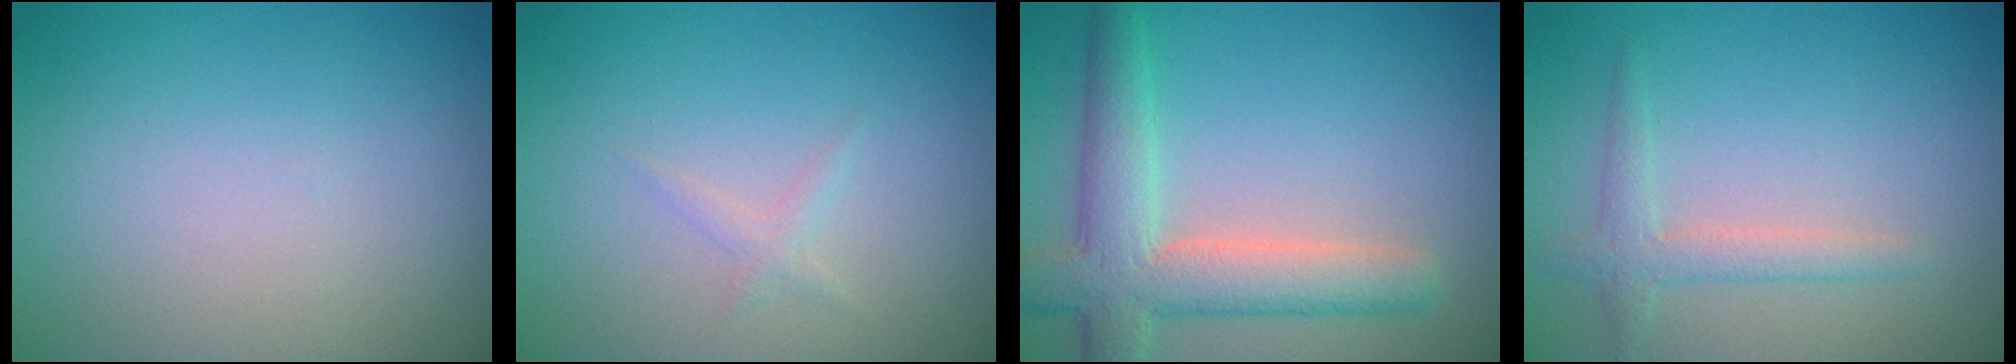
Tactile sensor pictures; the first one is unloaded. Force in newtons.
{"total": 0.8, "press": 0.8, "slide": 0.0}
{"total": 6.1, "press": 6.1, "slide": 0.7}
{"total": 2.0, "press": 2.0, "slide": 0.0}